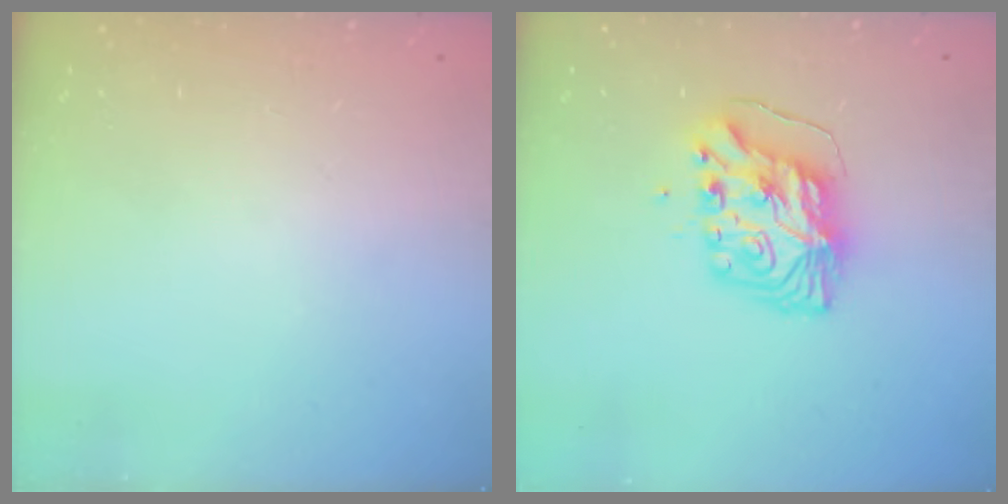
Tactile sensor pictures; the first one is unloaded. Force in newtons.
{"total": 10.1, "press": 10.0, "slide": 1.0}